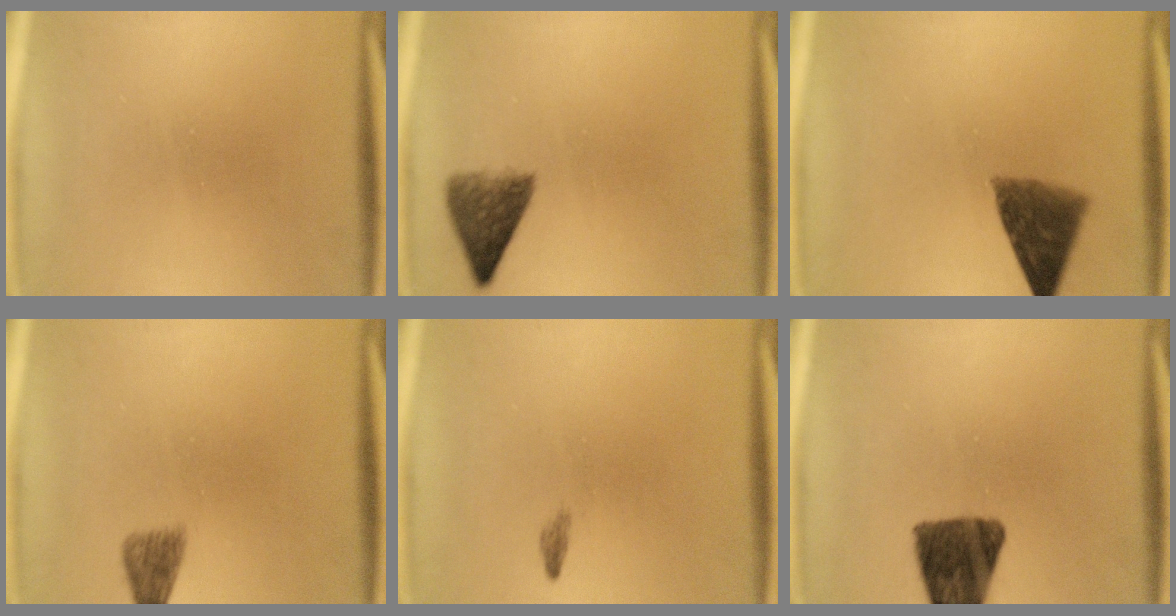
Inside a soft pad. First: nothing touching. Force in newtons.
{"total": 5.2}
{"total": 8.2}
{"total": 2.1}
{"total": 0.5}
{"total": 10.7}